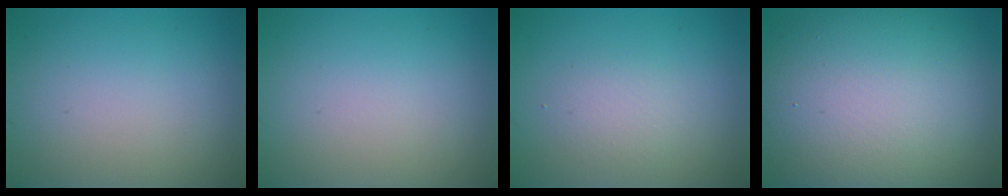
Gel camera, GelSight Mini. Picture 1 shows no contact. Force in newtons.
{"total": 0.0}
{"total": 1.6, "press": 1.6, "slide": 0.2}
{"total": 15.7, "press": 15.7, "slide": 1.3}